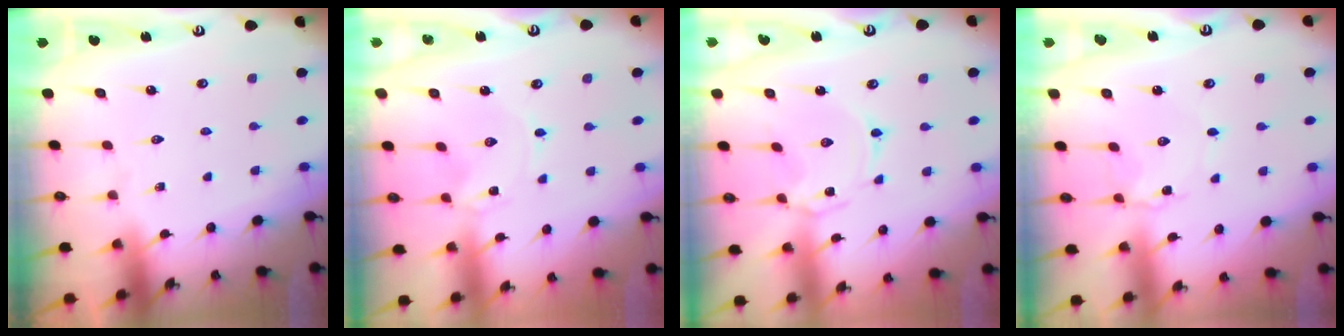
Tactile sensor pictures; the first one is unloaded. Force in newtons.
{"total": 0.0}
{"total": 1.2, "press": 1.1, "slide": 0.4}
{"total": 4.6, "press": 4.5, "slide": 0.6}